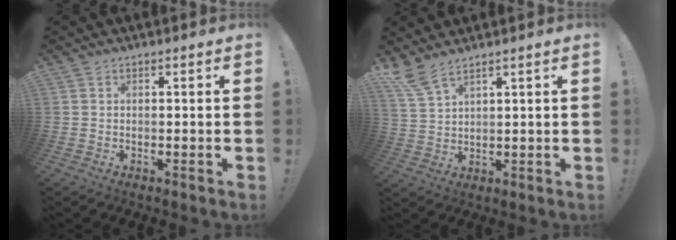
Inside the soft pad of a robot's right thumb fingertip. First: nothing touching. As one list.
[{"total": 6.1, "force": [4.8, 1.0, 3.7], "torque": [-0.079, -0.022, 0.092]}]